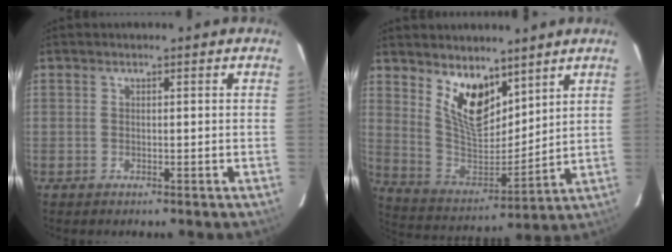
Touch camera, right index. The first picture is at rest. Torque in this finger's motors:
{"motor_torque": [0.21, 0.36, 0.26, 0.09]}